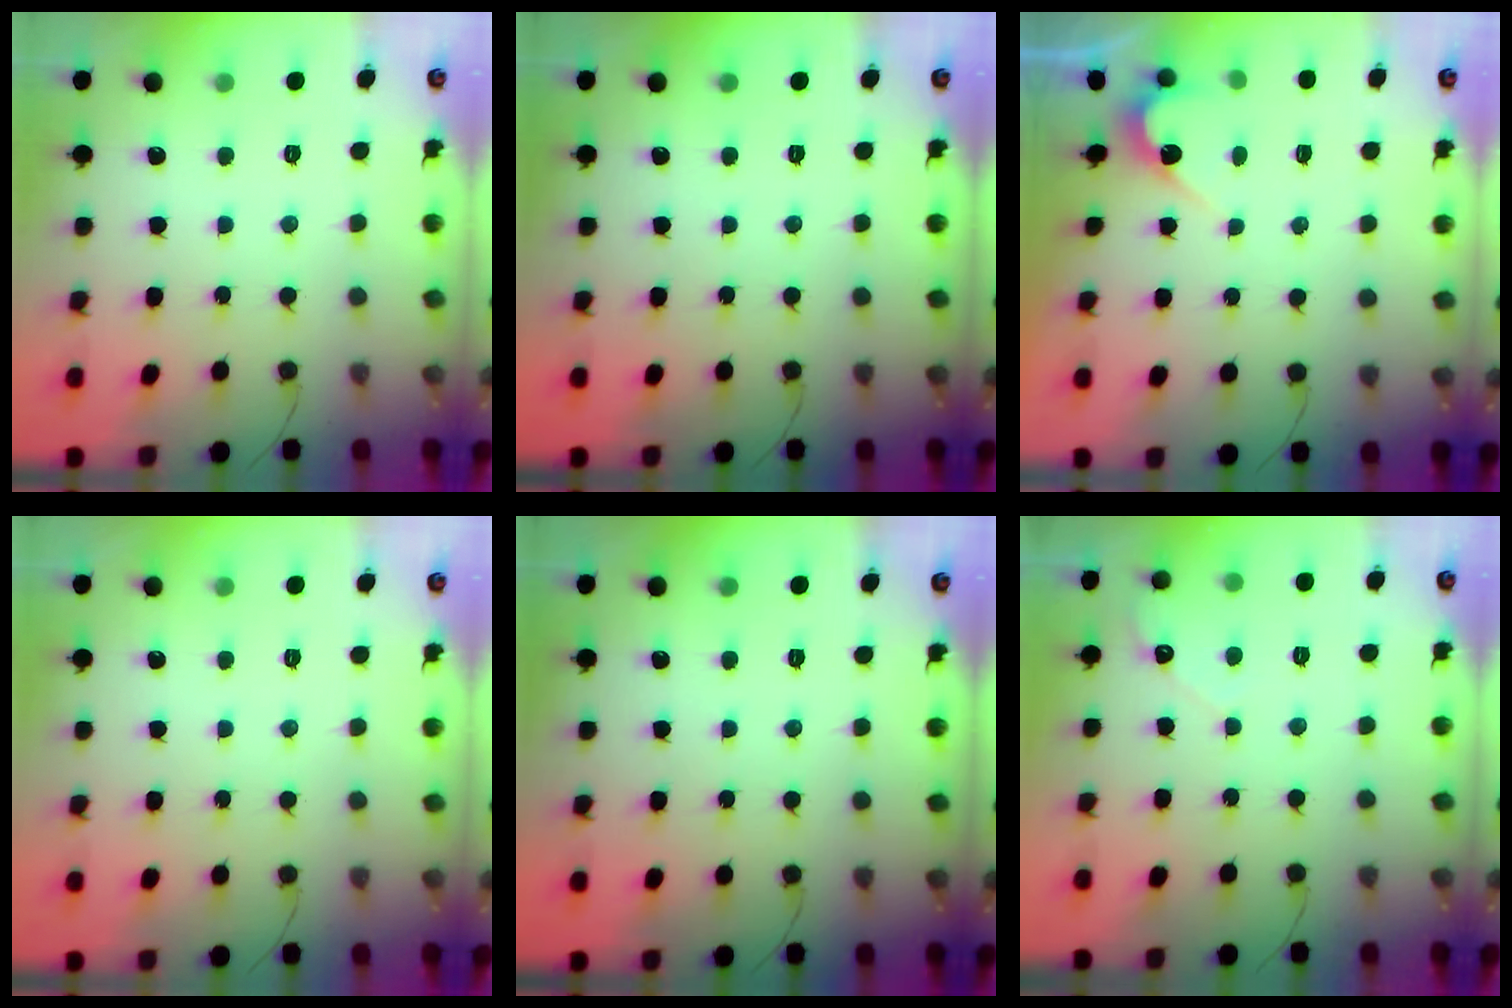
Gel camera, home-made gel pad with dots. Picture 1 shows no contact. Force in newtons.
{"total": 0.0}
{"total": 3.6, "press": 3.6, "slide": 0.2}
{"total": 0.0}
{"total": 0.0}
{"total": 2.7, "press": 2.7, "slide": 0.2}